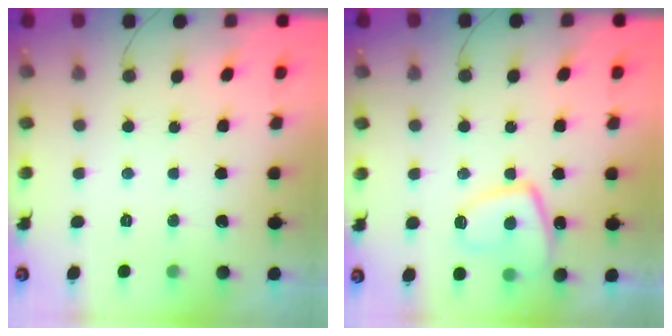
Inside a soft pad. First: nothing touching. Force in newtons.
{"total": 10.8, "press": 10.8, "slide": 1.3}